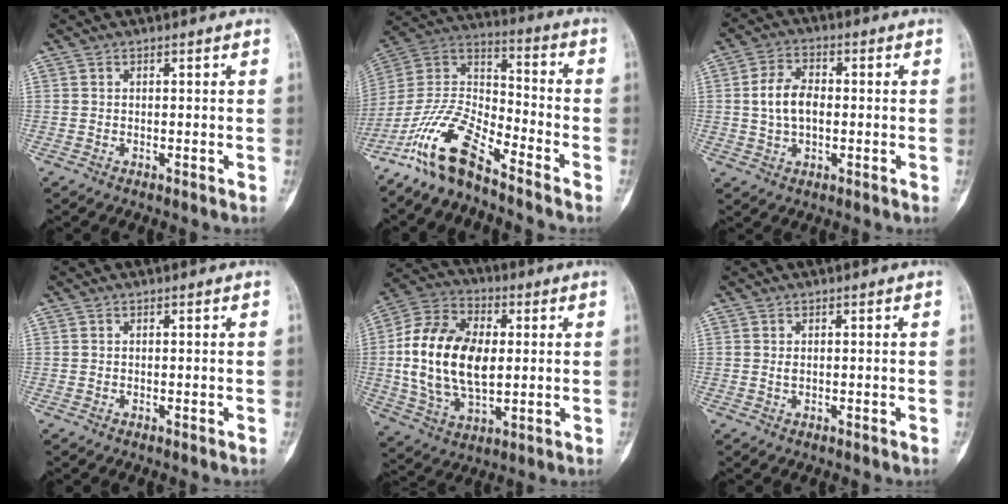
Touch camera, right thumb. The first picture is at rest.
{"total": 14.2, "force": [-10.7, 4.2, 8.4], "torque": [-0.162, 0.077, -0.214]}
{"total": 7.4, "force": [0.1, 4.6, 5.7], "torque": [-0.099, 0.012, -0.001]}
{"total": 0.0}
{"total": 18.9, "force": [1.0, 11.4, 15.0], "torque": [-0.283, 0.007, 0.021]}
{"total": 0.5, "force": [0.1, 0.3, 0.4], "torque": [-0.009, -0.001, 0.002]}